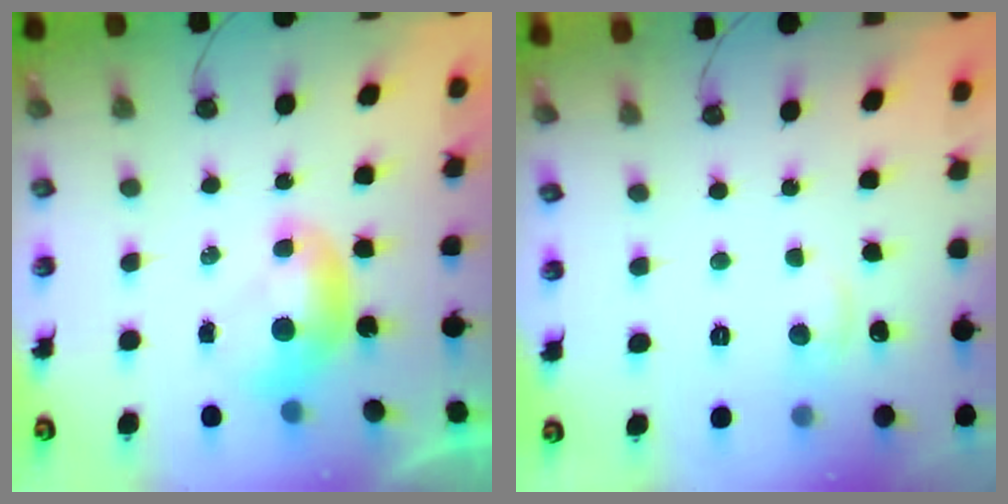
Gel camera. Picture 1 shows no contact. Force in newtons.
{"total": 0.9, "press": 0.4, "slide": 0.8}